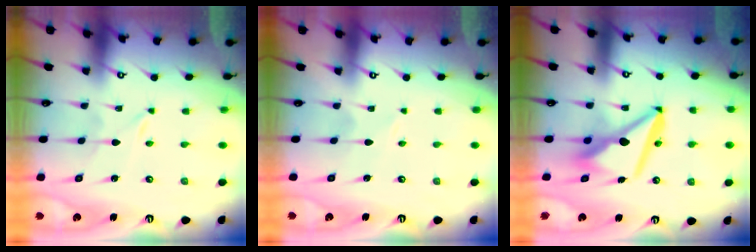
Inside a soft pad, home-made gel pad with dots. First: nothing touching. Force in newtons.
{"total": 1.6, "press": 1.6, "slide": 0.2}
{"total": 11.9, "press": 11.7, "slide": 1.6}